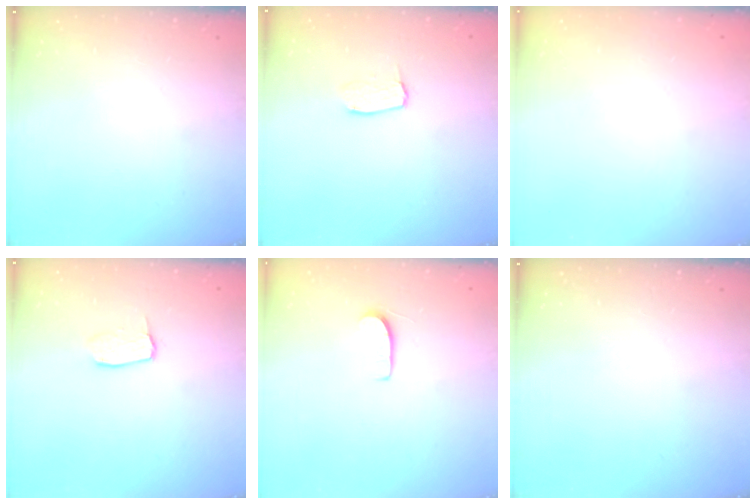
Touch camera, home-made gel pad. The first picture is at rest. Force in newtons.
{"total": 4.9, "press": 4.9, "slide": 0.3}
{"total": 0.0}
{"total": 5.6, "press": 5.6, "slide": 0.4}
{"total": 5.9, "press": 5.9, "slide": 0.4}
{"total": 0.0}